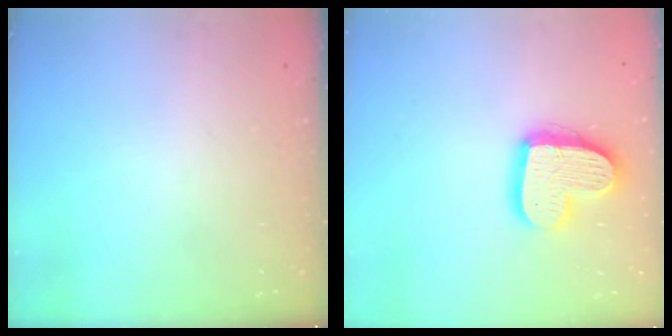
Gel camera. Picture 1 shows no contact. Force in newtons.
{"total": 16.2, "press": 16.2, "slide": 1.1}